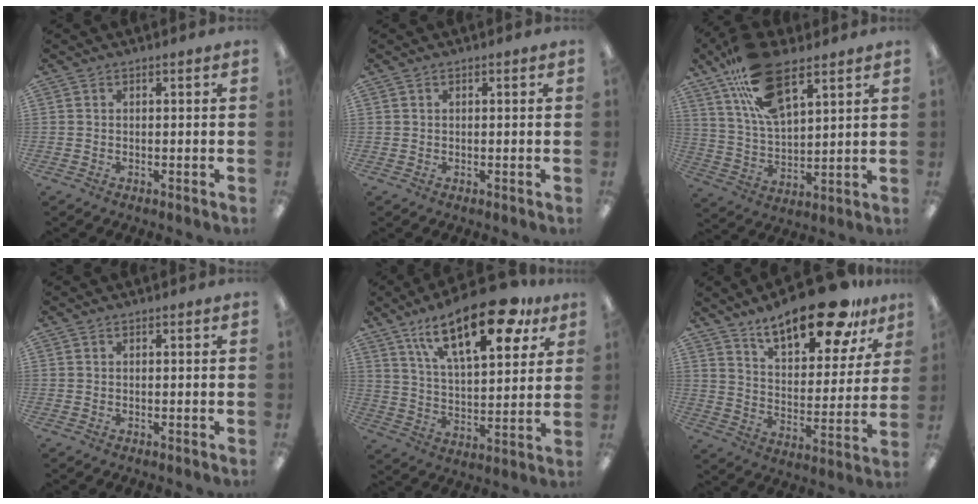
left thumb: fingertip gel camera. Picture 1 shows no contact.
{"total": 0.0}
{"total": 17.8, "force": [11.0, 7.8, 11.6], "torque": [-0.218, -0.037, 0.198]}
{"total": 0.0}
{"total": 22.7, "force": [13.4, 9.1, 15.9], "torque": [-0.243, -0.058, 0.218]}
{"total": 19.4, "force": [14.4, 6.9, 11.0], "torque": [-0.172, -0.083, 0.241]}